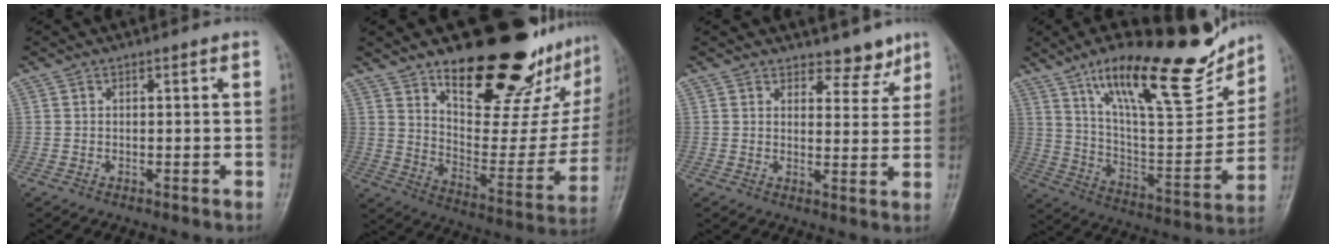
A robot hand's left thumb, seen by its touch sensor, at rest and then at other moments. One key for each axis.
{"total": 29.4, "fx": 19.7, "fy": 11.6, "fz": 18.4, "tx": -0.227, "ty": -0.104, "tz": 0.295}
{"total": 4.7, "fx": 3.9, "fy": 2.4, "fz": 1.2, "tx": 0.014, "ty": -0.030, "tz": 0.053}
{"total": 25.6, "fx": 17.2, "fy": 7.6, "fz": 17.4, "tx": -0.230, "ty": -0.068, "tz": 0.286}